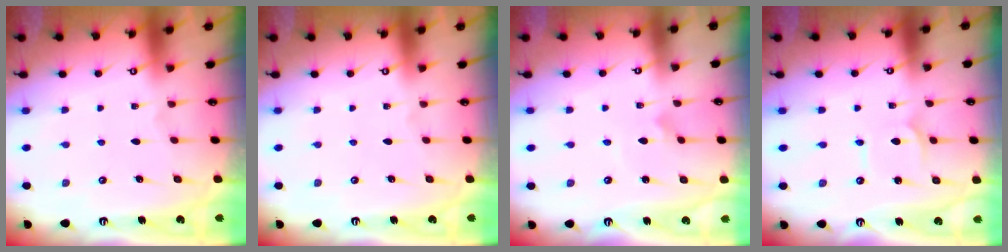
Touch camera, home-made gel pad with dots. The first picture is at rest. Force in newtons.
{"total": 0.0}
{"total": 2.2, "press": 2.2, "slide": 0.2}
{"total": 2.4, "press": 2.4, "slide": 0.2}